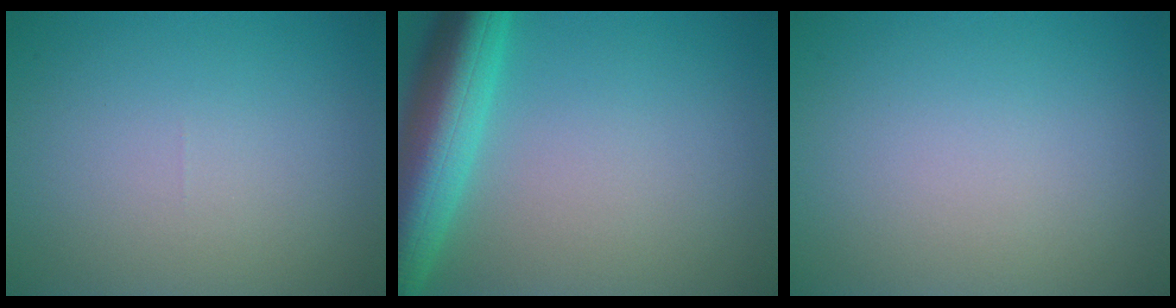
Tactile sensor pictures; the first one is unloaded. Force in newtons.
{"total": 8.4, "press": 8.4, "slide": 0.4}
{"total": 0.0}